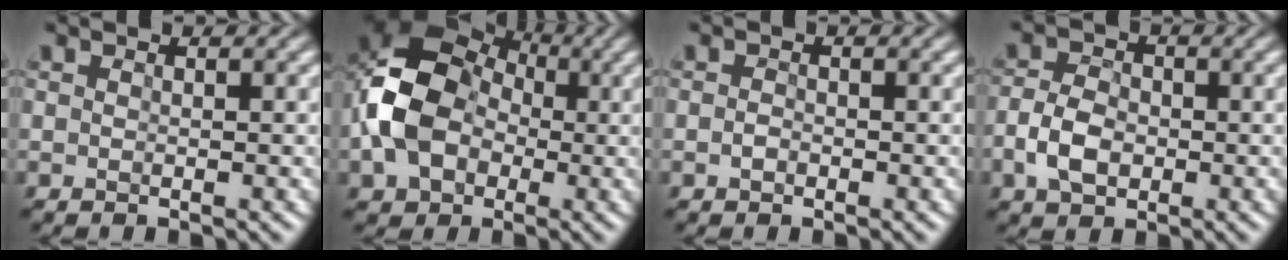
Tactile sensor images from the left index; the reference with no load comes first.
{"total": 10.5, "force": [-1.3, 7.9, 6.9], "torque": [-0.147, 0.007, -0.031]}
{"total": 0.6, "force": [-0.4, 0.3, 0.3], "torque": [-0.007, 0.000, -0.007]}
{"total": 3.8, "force": [-1.3, 2.5, 2.6], "torque": [-0.055, 0.005, -0.024]}